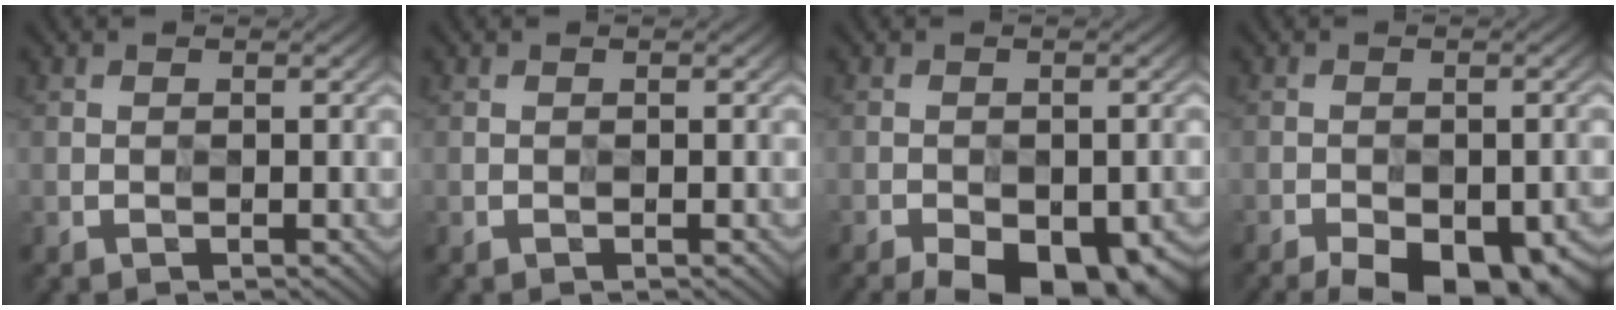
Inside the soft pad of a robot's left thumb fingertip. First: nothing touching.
{"total": 0.0}
{"total": 8.3, "force": [-5.6, 3.2, 5.3], "torque": [-0.091, -0.019, -0.083]}
{"total": 9.0, "force": [-6.4, 3.3, 5.5], "torque": [-0.088, -0.021, -0.092]}